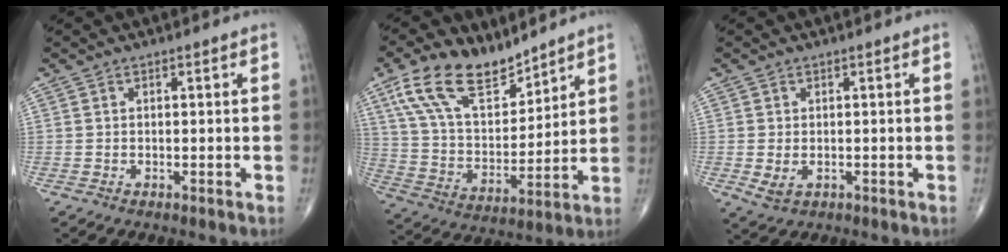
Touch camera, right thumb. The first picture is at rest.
{"total": 15.9, "force": [11.1, 7.3, 8.8], "torque": [-0.136, -0.051, 0.220]}
{"total": 2.7, "force": [-0.5, 1.9, 1.9], "torque": [-0.034, -0.006, -0.002]}